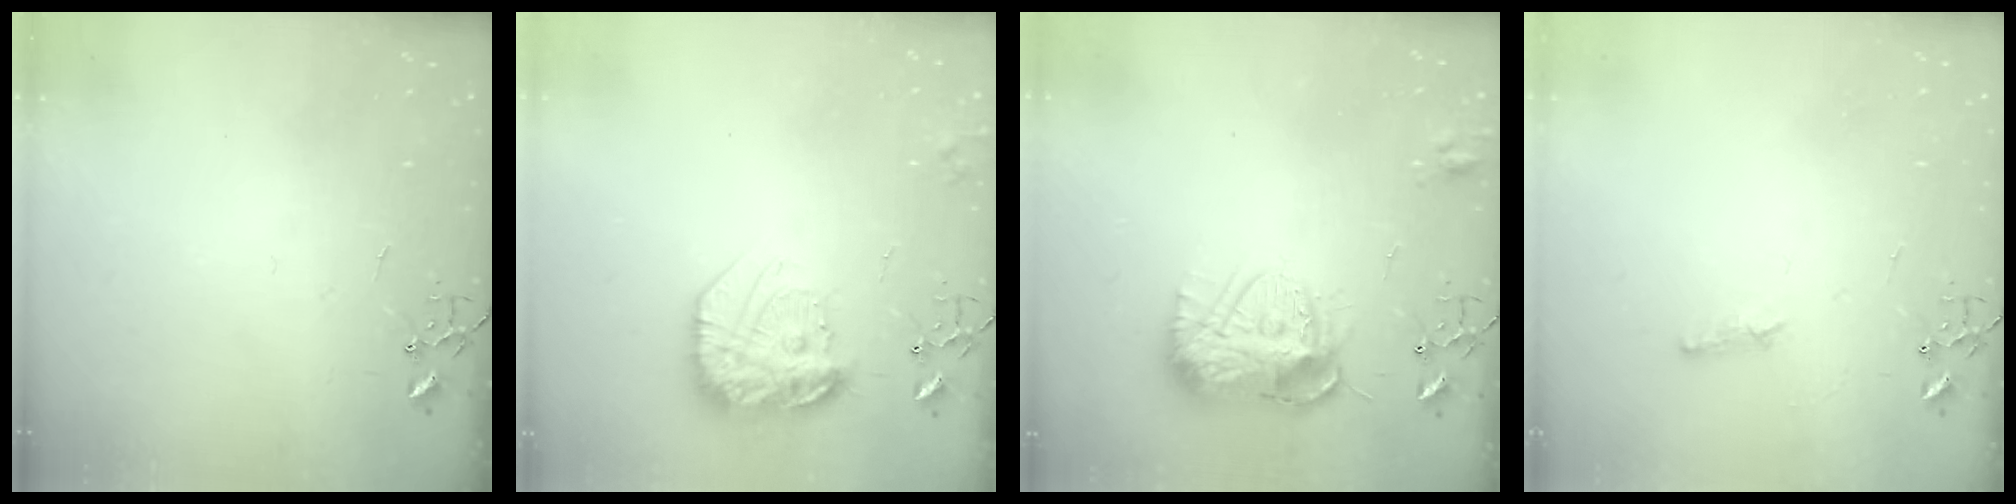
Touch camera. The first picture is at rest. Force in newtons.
{"total": 17.3, "press": 17.3, "slide": 1.3}
{"total": 12.6, "press": 12.6, "slide": 1.1}
{"total": 5.9, "press": 5.8, "slide": 0.7}